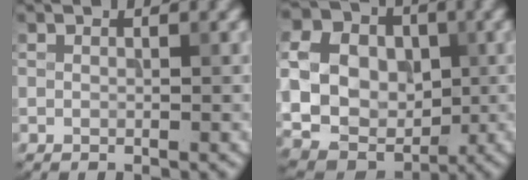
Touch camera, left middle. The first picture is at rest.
{"total": 10.4, "force": [0.8, 8.5, 5.9], "torque": [-0.116, 0.008, 0.007]}